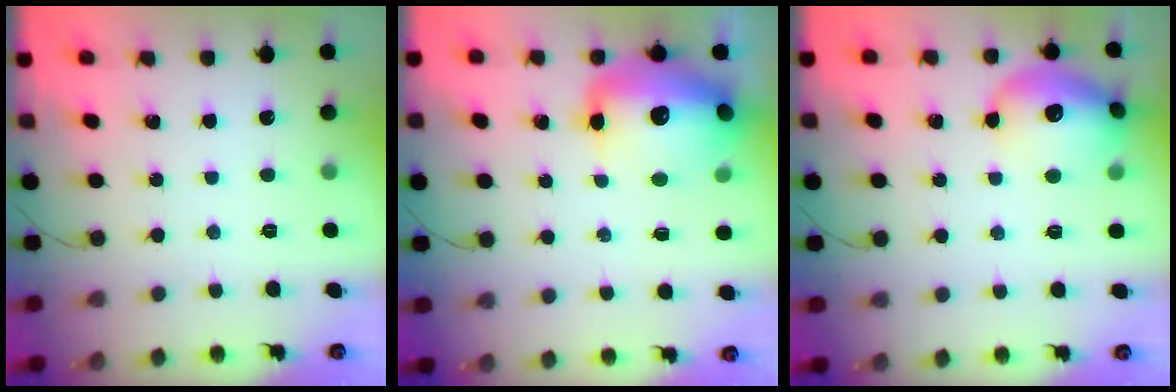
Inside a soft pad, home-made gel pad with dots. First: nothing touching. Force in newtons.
{"total": 18.2, "press": 17.7, "slide": 4.1}
{"total": 15.1, "press": 15.0, "slide": 1.6}